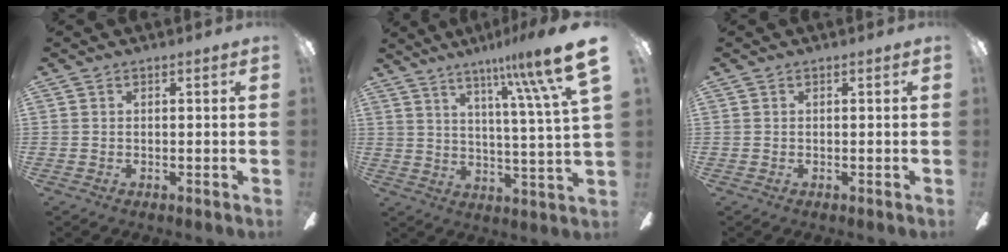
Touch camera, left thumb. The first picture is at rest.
{"total": 14.6, "force": [9.0, 0.5, 11.5], "torque": [-0.181, -0.052, 0.129]}
{"total": 0.0}